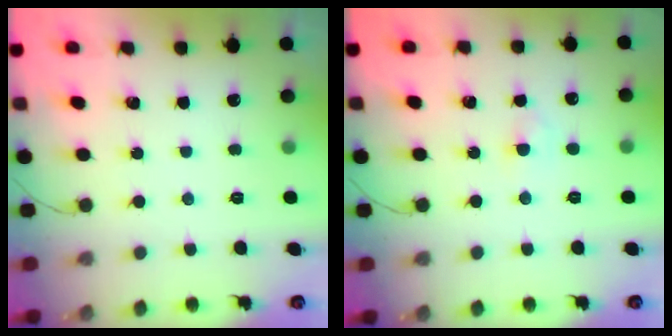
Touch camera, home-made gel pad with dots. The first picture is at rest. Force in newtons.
{"total": 2.1, "press": 2.0, "slide": 0.9}